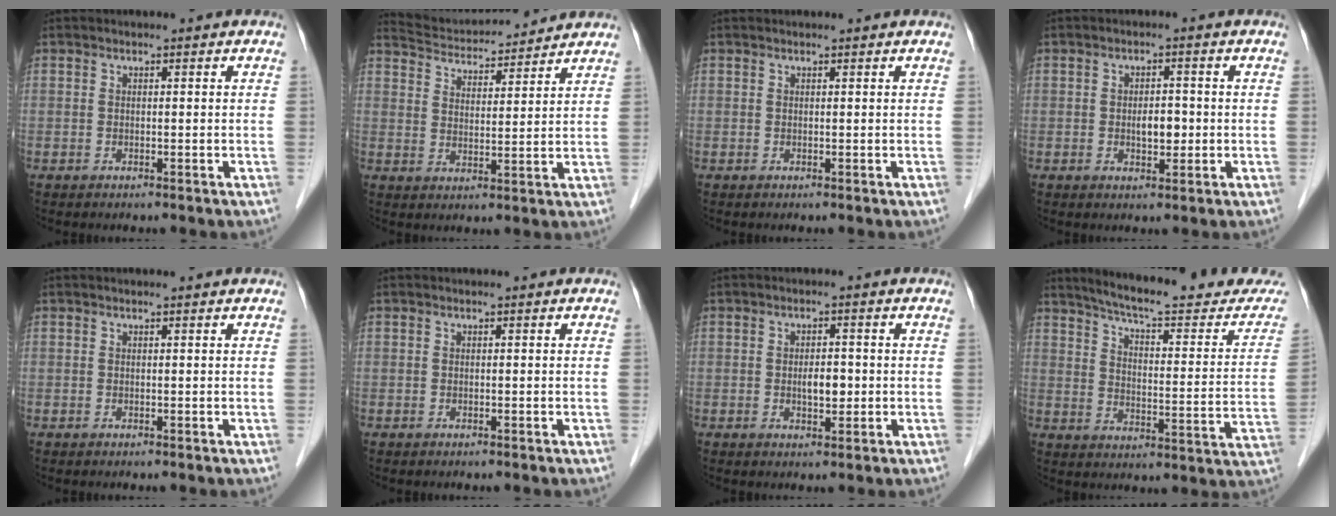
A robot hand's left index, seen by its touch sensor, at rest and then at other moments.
{"total": 11.5, "force": [11.1, 1.5, 2.2], "torque": [-0.043, 0.019, 0.174]}
{"total": 1.1, "force": [1.1, 0.0, 0.2], "torque": [-0.009, 0.012, 0.015]}
{"total": 3.0, "force": [-0.3, 1.5, 2.6], "torque": [-0.041, 0.002, -0.002]}
{"total": 1.0, "force": [0.9, 0.0, 0.3], "torque": [-0.010, 0.010, 0.011]}
{"total": 0.0}
{"total": 2.9, "force": [-0.3, 1.4, 2.6], "torque": [-0.043, 0.002, -0.002]}
{"total": 22.1, "force": [20.3, 1.7, 8.5], "torque": [-0.115, -0.067, 0.257]}